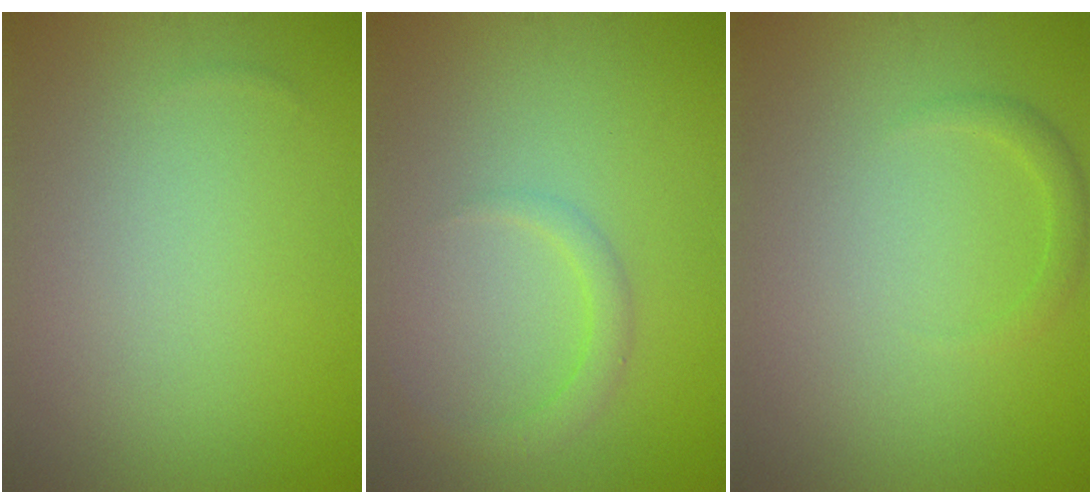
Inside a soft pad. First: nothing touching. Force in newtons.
{"total": 1.8, "press": 1.8, "slide": 0.0}
{"total": 1.3, "press": 1.3, "slide": 0.1}